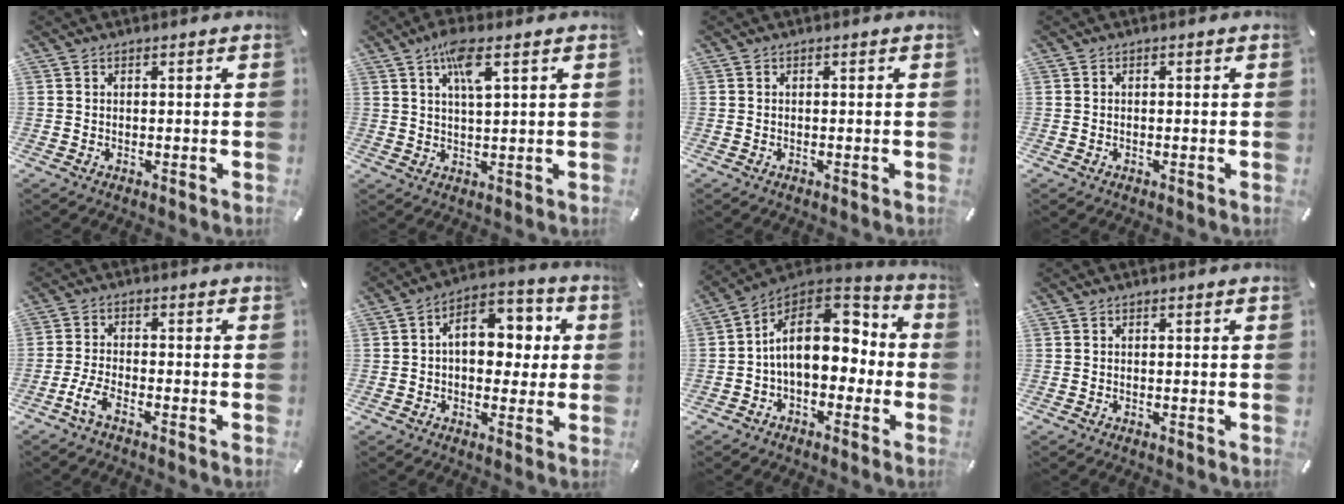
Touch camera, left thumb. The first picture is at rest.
{"total": 7.0, "force": [3.5, 1.8, 5.8], "torque": [-0.115, 0.002, 0.058]}
{"total": 0.0}
{"total": 0.0}
{"total": 4.7, "force": [-3.2, 1.2, 3.3], "torque": [-0.085, -0.001, -0.064]}
{"total": 10.8, "force": [1.5, 7.4, 7.8], "torque": [-0.094, -0.001, 0.022]}
{"total": 16.7, "force": [1.9, 11.3, 12.1], "torque": [-0.188, -0.006, 0.031]}
{"total": 0.0}